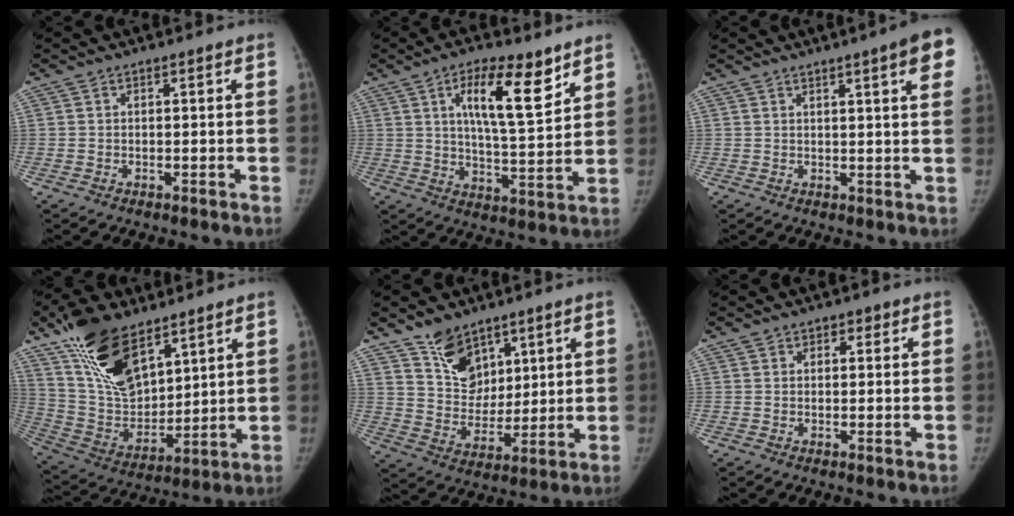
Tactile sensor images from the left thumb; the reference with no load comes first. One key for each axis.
{"total": 13.1, "fx": 6.7, "fy": 4.1, "fz": 10.5, "tx": -0.148, "ty": -0.038, "tz": 0.112}
{"total": 8.7, "fx": 4.5, "fy": 0.9, "fz": 7.4, "tx": -0.079, "ty": -0.007, "tz": 0.048}
{"total": 19.8, "fx": 12.3, "fy": 9.9, "fz": 12.0, "tx": -0.188, "ty": -0.056, "tz": 0.239}
{"total": 10.8, "fx": 7.3, "fy": 6.9, "fz": 3.8, "tx": -0.029, "ty": -0.054, "tz": 0.138}
{"total": 1.9, "fx": 0.9, "fy": 1.6, "fz": 0.5, "tx": 0.017, "ty": -0.001, "tz": 0.004}